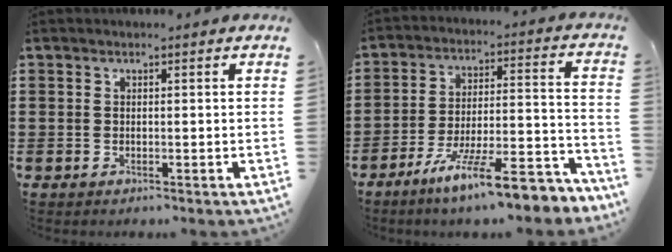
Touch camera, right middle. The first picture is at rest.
{"total": 12.4, "force": [-9.9, 1.0, 7.3], "torque": [-0.119, 0.022, -0.181]}